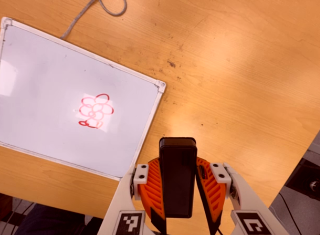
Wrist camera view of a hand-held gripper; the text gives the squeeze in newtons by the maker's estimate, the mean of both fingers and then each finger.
{"total": 8.9, "left": 6.8, "right": 11.0}